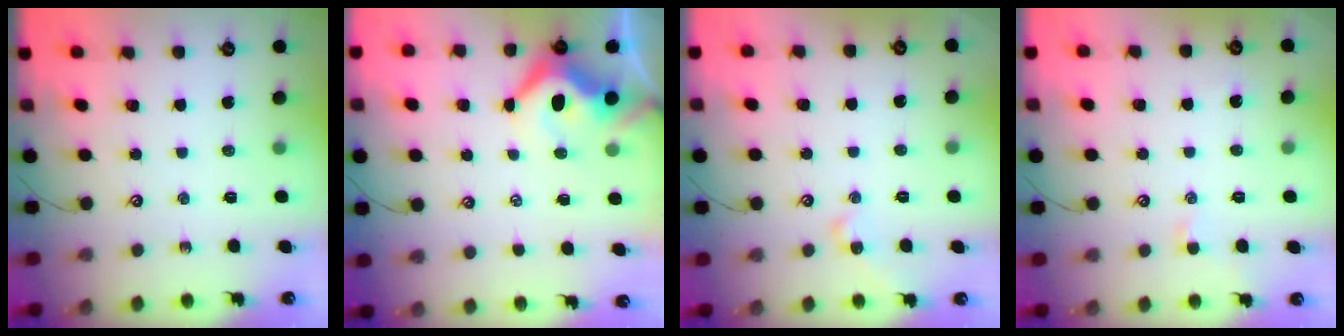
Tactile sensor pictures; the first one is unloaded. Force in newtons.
{"total": 6.5, "press": 6.3, "slide": 1.3}
{"total": 2.0, "press": 1.9, "slide": 0.6}
{"total": 0.7, "press": 0.5, "slide": 0.5}